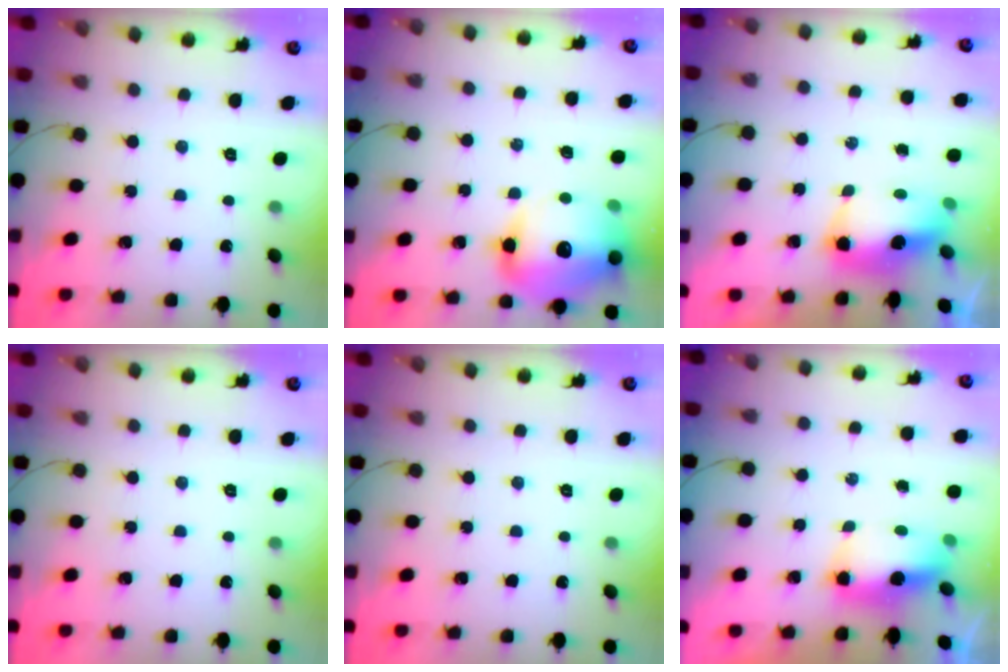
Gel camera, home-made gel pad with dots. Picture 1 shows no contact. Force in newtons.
{"total": 21.2, "press": 20.9, "slide": 3.4}
{"total": 9.0, "press": 8.9, "slide": 1.6}
{"total": 0.0}
{"total": 0.0}
{"total": 9.1, "press": 8.0, "slide": 4.3}